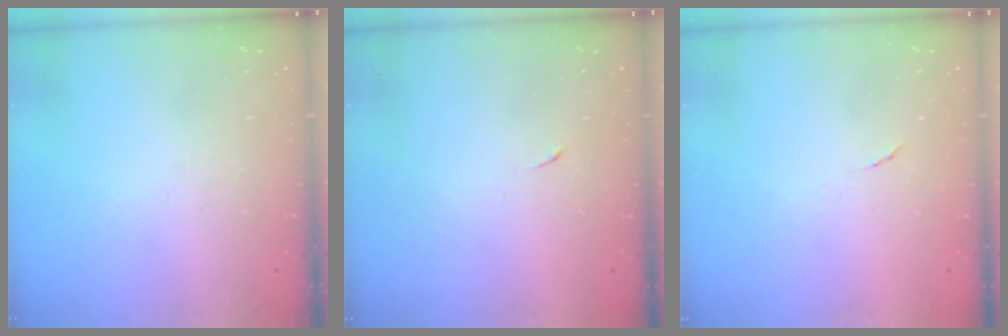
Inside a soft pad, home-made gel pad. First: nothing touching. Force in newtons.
{"total": 3.8, "press": 3.7, "slide": 0.8}
{"total": 3.9, "press": 3.5, "slide": 1.6}